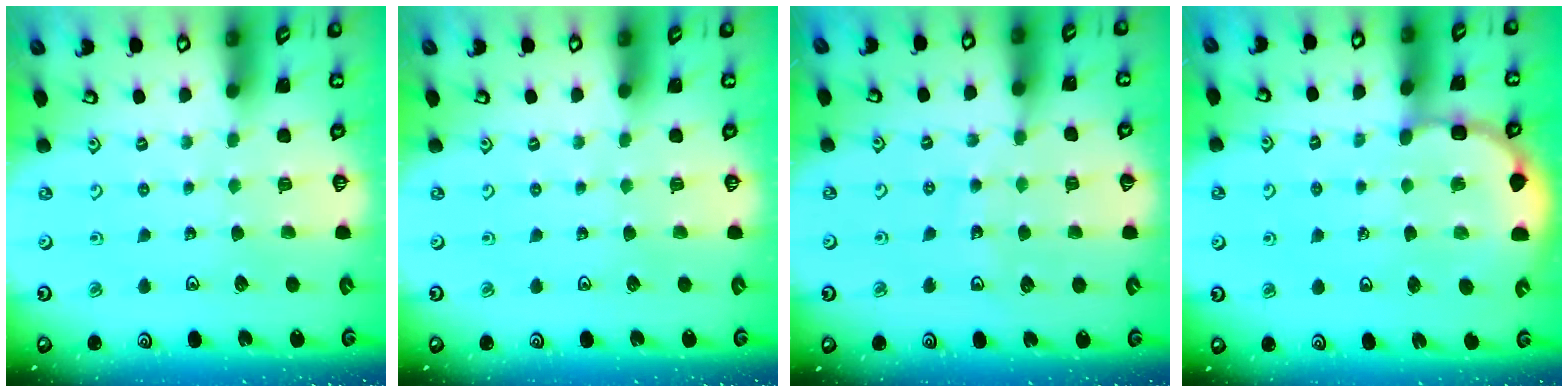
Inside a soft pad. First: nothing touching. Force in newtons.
{"total": 0.0}
{"total": 8.5, "press": 8.1, "slide": 2.7}
{"total": 6.4, "press": 6.2, "slide": 1.6}